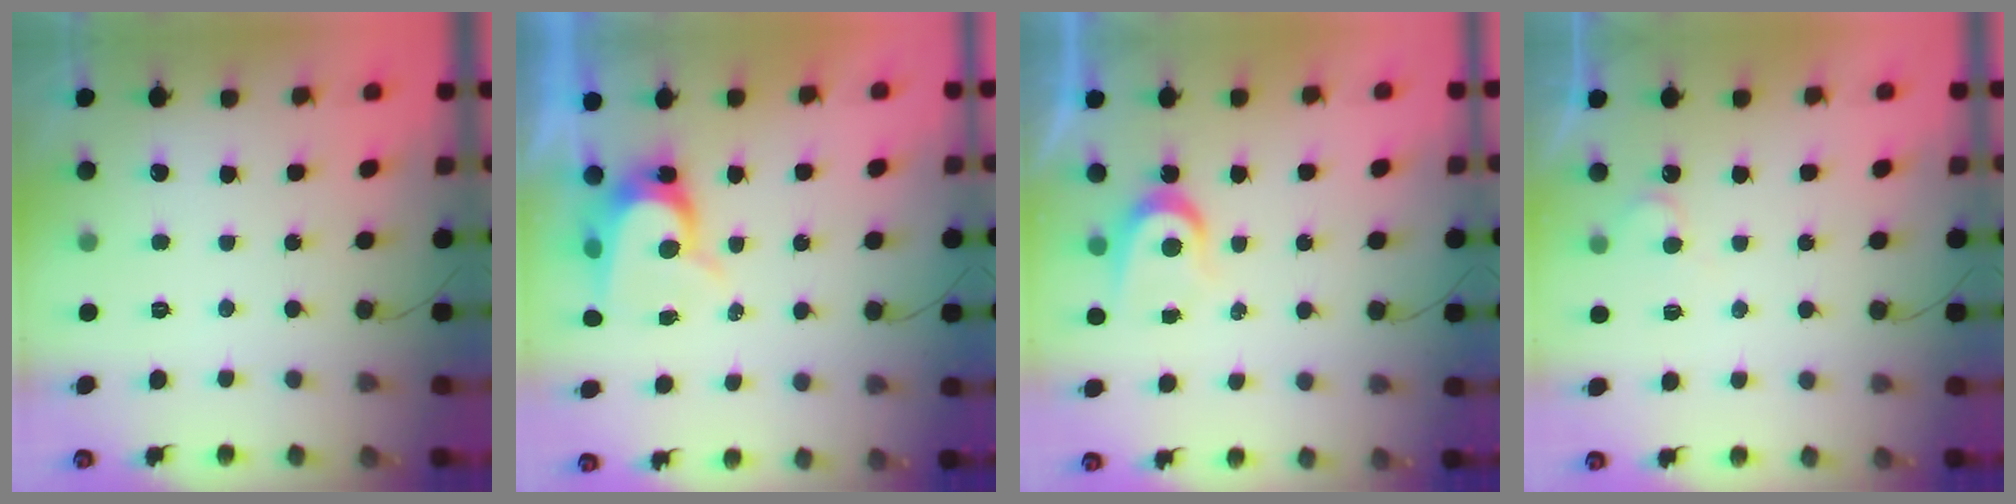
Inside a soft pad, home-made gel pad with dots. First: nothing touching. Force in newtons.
{"total": 9.7, "press": 9.7, "slide": 0.9}
{"total": 4.9, "press": 4.9, "slide": 0.5}
{"total": 4.4, "press": 4.4, "slide": 0.3}